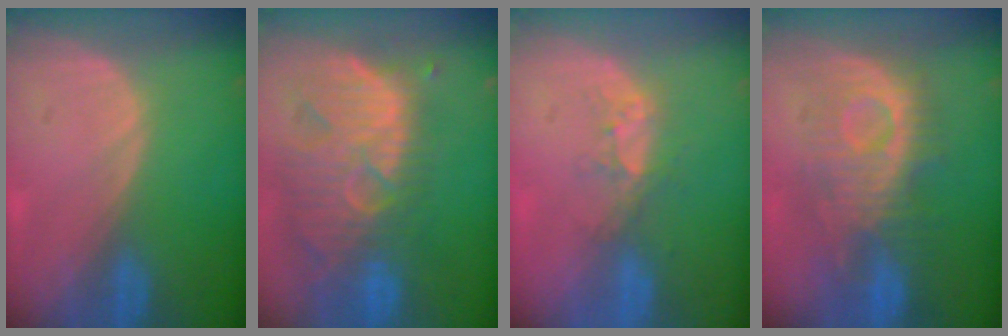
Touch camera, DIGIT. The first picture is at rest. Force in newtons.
{"total": 13.0, "press": 11.3, "slide": 6.5}
{"total": 3.7, "press": 3.2, "slide": 1.9}
{"total": 9.5, "press": 9.4, "slide": 1.1}